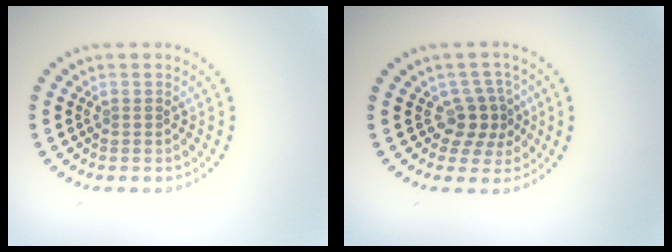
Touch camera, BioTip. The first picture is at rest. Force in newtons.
{"total": 2.7, "press": 2.1, "slide": 1.7}